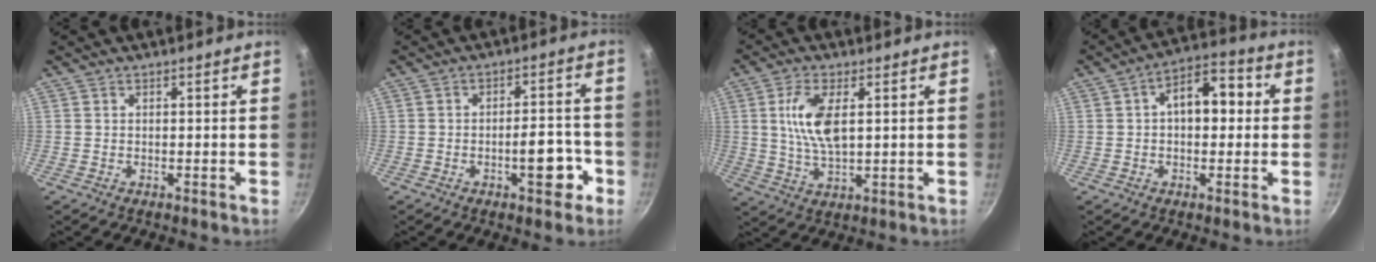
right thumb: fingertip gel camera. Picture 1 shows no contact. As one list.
[{"total": 7.7, "force": [-3.0, 3.3, 6.3], "torque": [-0.054, 0.027, -0.041]}, {"total": 9.4, "force": [2.0, 4.1, 8.2], "torque": [-0.157, -0.006, 0.041]}, {"total": 10.1, "force": [1.1, 6.2, 7.9], "torque": [-0.076, 0.028, 0.003]}]